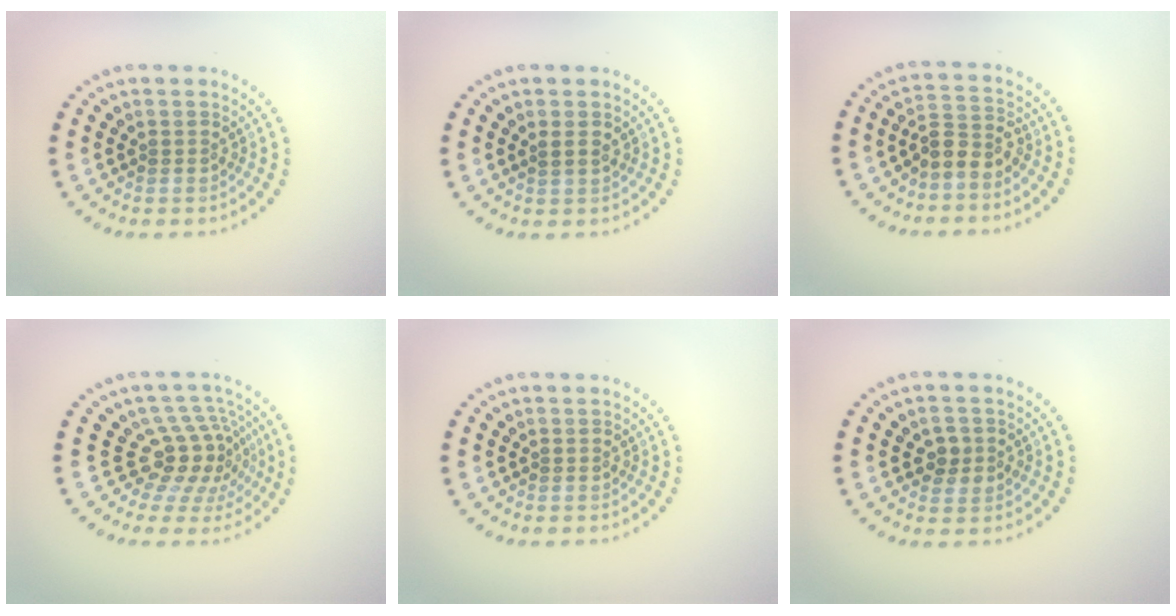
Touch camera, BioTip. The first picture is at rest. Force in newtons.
{"total": 0.9, "press": 0.7, "slide": 0.5}
{"total": 2.6, "press": 2.3, "slide": 1.2}
{"total": 4.5, "press": 3.2, "slide": 3.1}
{"total": 0.0}
{"total": 2.0, "press": 2.0, "slide": 0.4}